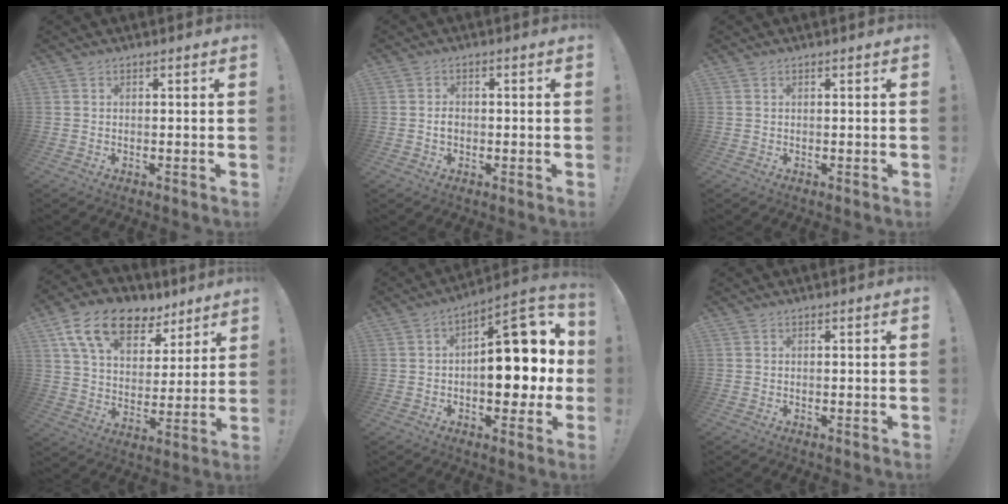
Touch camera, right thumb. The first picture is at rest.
{"total": 2.0, "force": [-0.6, 1.4, 1.3], "torque": [-0.014, 0.002, -0.012]}
{"total": 0.0}
{"total": 17.1, "force": [10.2, 10.3, 9.1], "torque": [-0.156, -0.050, 0.186]}
{"total": 18.4, "force": [0.4, 9.9, 15.6], "torque": [-0.197, 0.004, 0.013]}
{"total": 0.0}